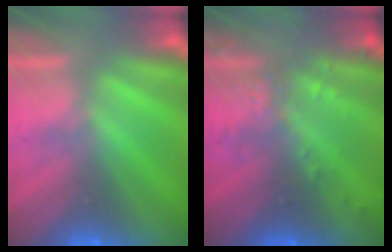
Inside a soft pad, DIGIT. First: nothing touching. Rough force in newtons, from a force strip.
{"total": 2.9}